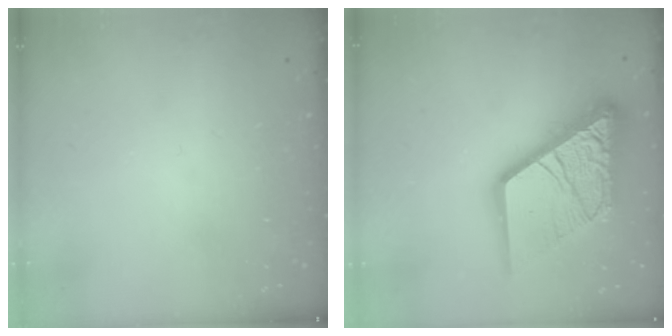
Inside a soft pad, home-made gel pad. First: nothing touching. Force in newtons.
{"total": 27.5, "press": 27.4, "slide": 3.2}